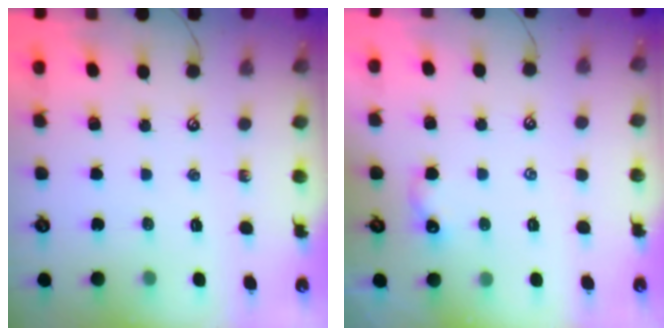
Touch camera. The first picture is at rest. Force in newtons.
{"total": 1.6, "press": 1.6, "slide": 0.4}